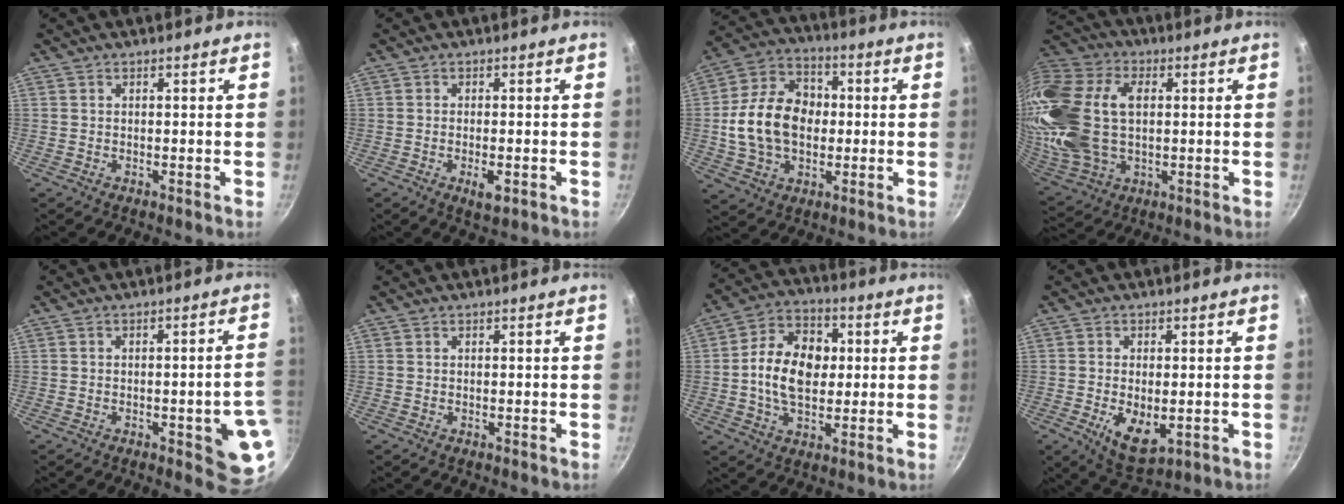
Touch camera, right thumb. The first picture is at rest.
{"total": 3.3, "force": [-1.2, 1.2, 2.9], "torque": [-0.048, 0.002, -0.018]}
{"total": 16.7, "force": [-0.3, 12.3, 11.2], "torque": [-0.174, 0.027, -0.012]}
{"total": 25.7, "force": [3.2, 16.9, 19.1], "torque": [-0.414, 0.014, 0.063]}
{"total": 10.6, "force": [-2.7, 3.1, 9.8], "torque": [-0.082, 0.014, -0.028]}
{"total": 0.0}
{"total": 14.1, "force": [0.7, 9.7, 10.1], "torque": [-0.146, 0.017, -0.002]}
{"total": 8.2, "force": [-1.7, 4.2, 6.8], "torque": [-0.108, -0.010, -0.015]}